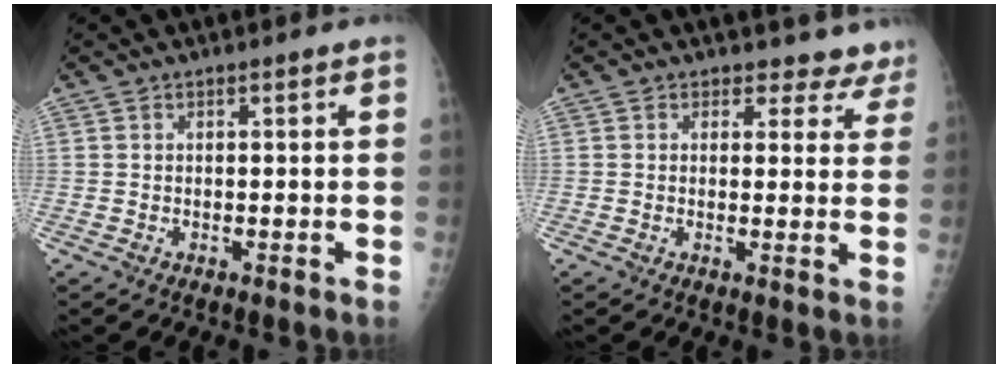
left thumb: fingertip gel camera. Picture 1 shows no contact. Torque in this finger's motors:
{"motor_torque": [-0.37, -0.26, -0.08, 0.24, 0.00]}